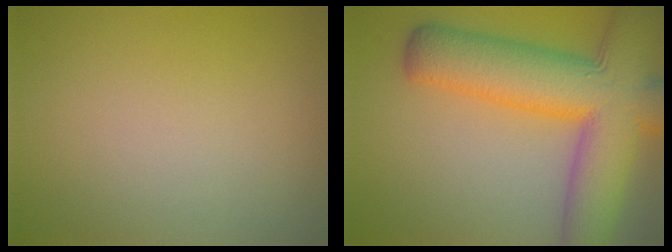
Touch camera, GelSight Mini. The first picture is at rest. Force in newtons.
{"total": 12.0, "press": 12.0, "slide": 0.4}